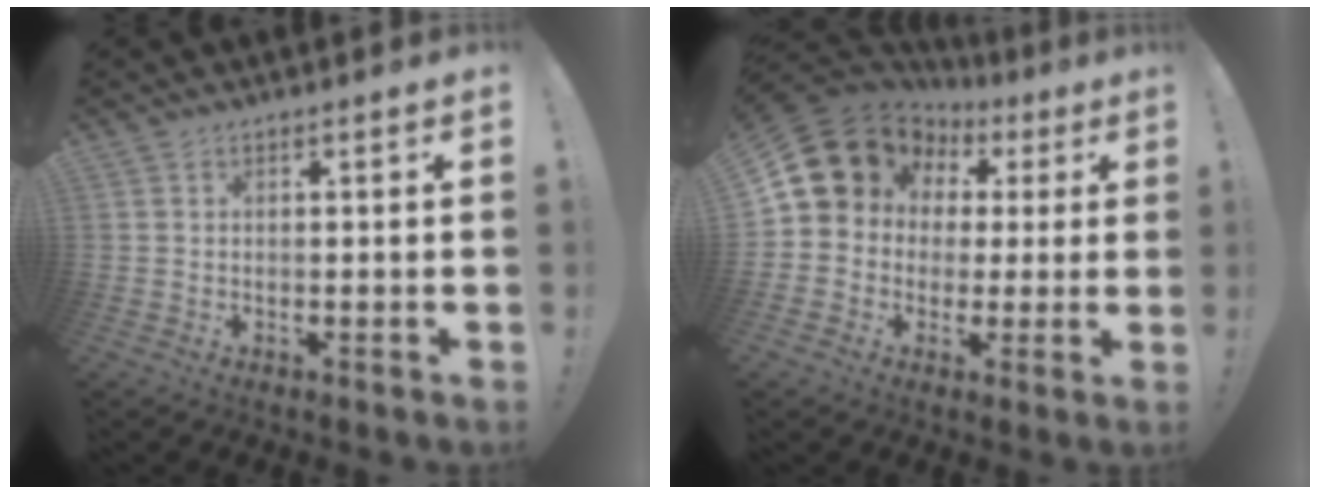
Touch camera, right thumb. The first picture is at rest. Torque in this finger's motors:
{"motor_torque": [0.15, 1.09, 0.87, -0.64, 0.35]}